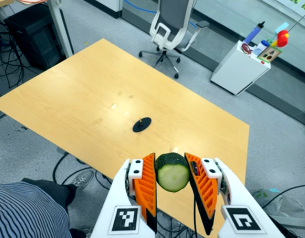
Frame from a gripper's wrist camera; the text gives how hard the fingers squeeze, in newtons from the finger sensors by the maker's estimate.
{"total": 10.3, "left": 9.5, "right": 11.2}